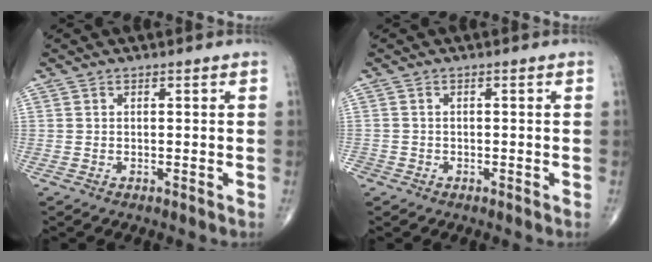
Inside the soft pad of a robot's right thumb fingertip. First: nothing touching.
{"total": 1.7, "force": [-1.0, 1.3, 0.2], "torque": [-0.002, 0.005, -0.023]}